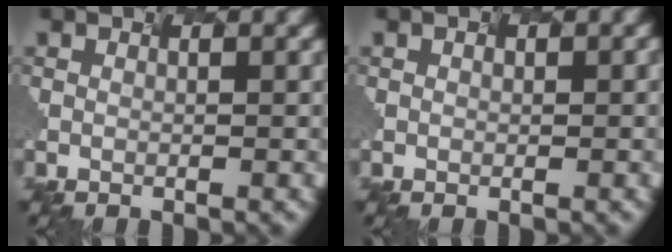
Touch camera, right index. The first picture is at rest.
{"total": 0.0}